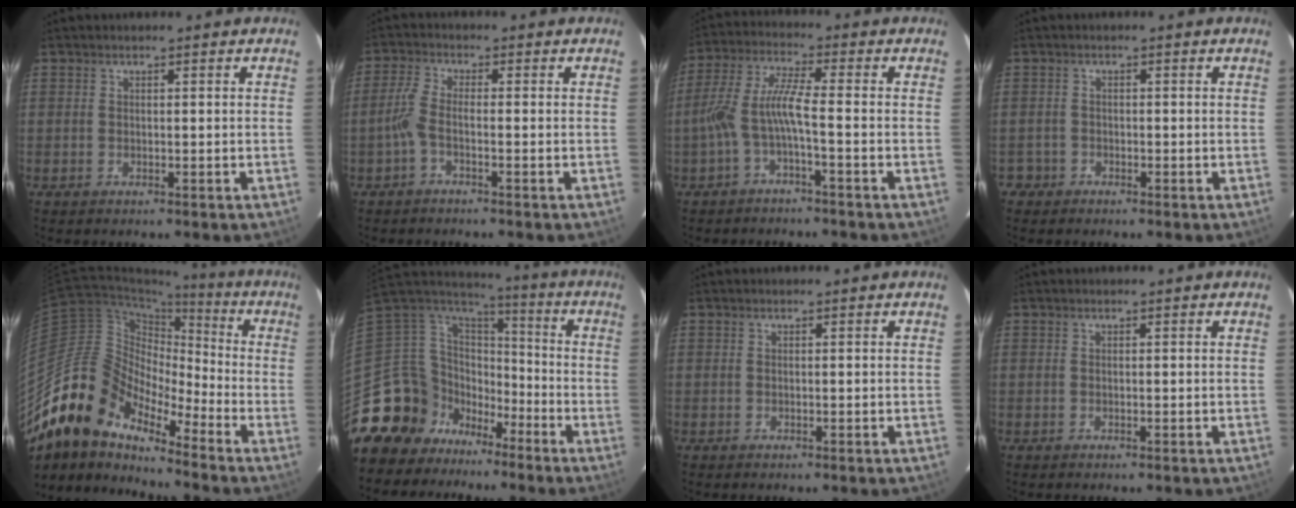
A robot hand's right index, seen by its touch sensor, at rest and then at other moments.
{"total": 3.0, "force": [-1.4, 0.5, 2.5], "torque": [-0.066, 0.005, -0.032]}
{"total": 6.7, "force": [-2.7, 0.3, 6.1], "torque": [-0.144, 0.009, -0.050]}
{"total": 2.0, "force": [-1.2, 1.6, -0.2], "torque": [-0.001, 0.010, -0.022]}
{"total": 17.6, "force": [-14.3, 6.8, 7.6], "torque": [-0.135, 0.001, -0.282]}
{"total": 15.4, "force": [-10.2, 11.0, 3.2], "torque": [-0.101, 0.035, -0.181]}
{"total": 0.0}
{"total": 0.0}